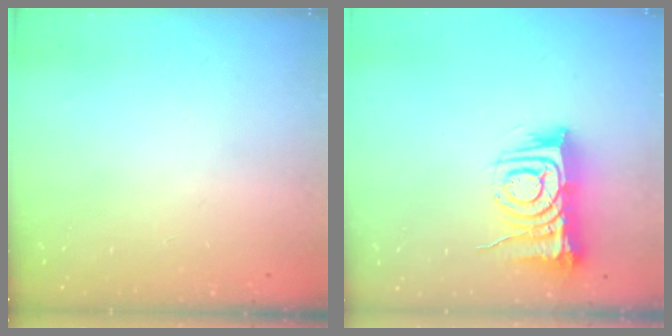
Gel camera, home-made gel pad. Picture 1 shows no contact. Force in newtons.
{"total": 10.2, "press": 10.2, "slide": 1.2}